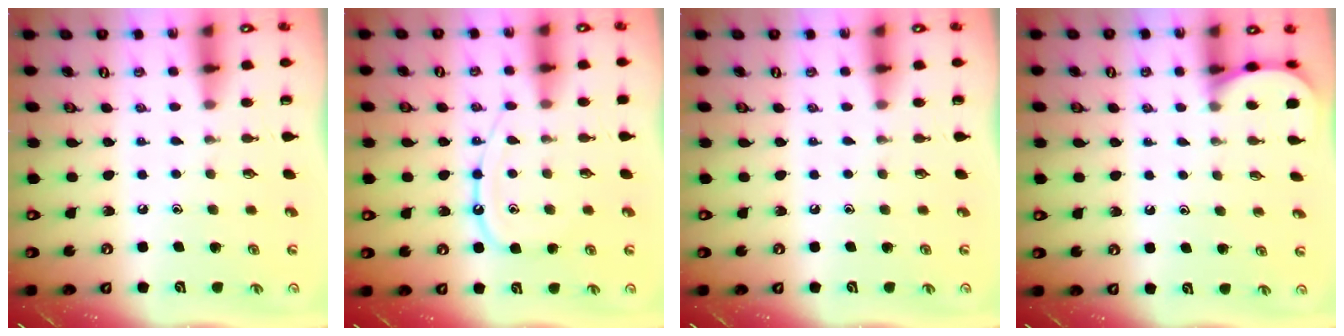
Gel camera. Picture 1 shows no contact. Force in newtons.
{"total": 11.7, "press": 11.6, "slide": 1.1}
{"total": 0.0}
{"total": 1.4, "press": 1.4, "slide": 0.1}